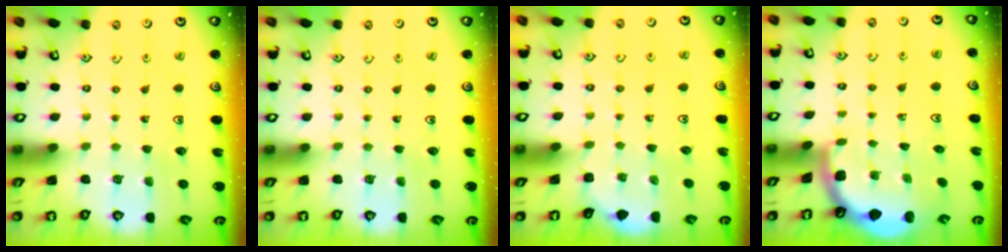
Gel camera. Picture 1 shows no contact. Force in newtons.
{"total": 0.0}
{"total": 2.1, "press": 2.1, "slide": 0.2}
{"total": 1.8, "press": 1.8, "slide": 0.1}